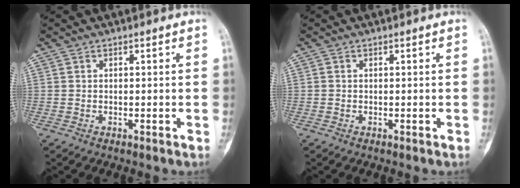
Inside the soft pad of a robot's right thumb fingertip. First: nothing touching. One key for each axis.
{"total": 0.0}